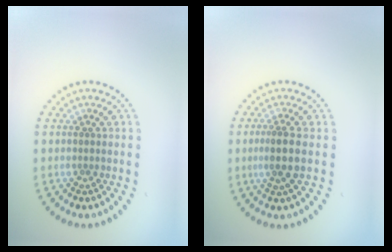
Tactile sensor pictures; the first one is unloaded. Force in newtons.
{"total": 2.3, "press": 1.9, "slide": 1.2}